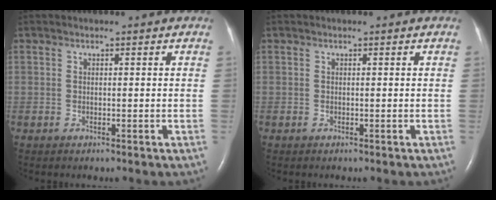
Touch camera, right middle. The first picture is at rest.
{"total": 0.0}